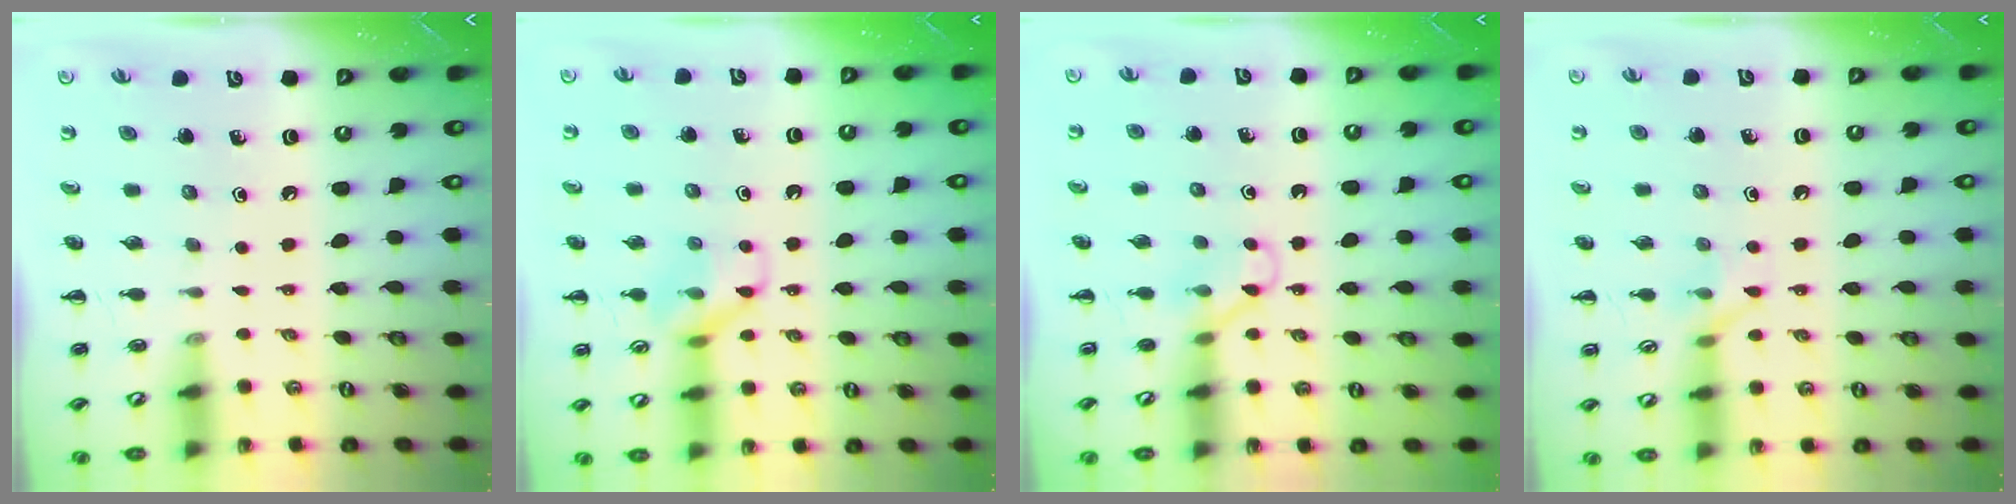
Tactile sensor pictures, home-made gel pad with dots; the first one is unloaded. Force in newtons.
{"total": 10.0, "press": 10.0, "slide": 0.6}
{"total": 4.1, "press": 4.0, "slide": 1.2}
{"total": 6.4, "press": 6.3, "slide": 1.0}